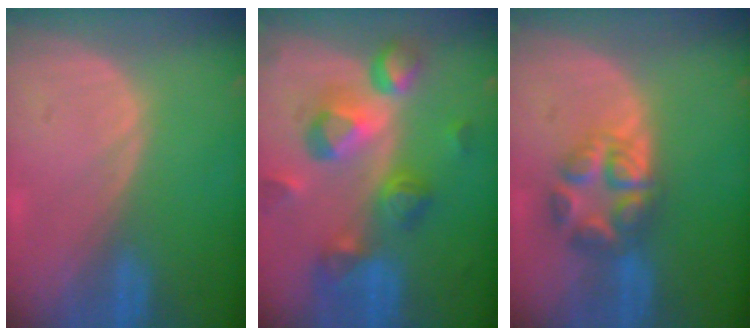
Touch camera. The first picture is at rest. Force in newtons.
{"total": 10.3, "press": 9.3, "slide": 4.6}
{"total": 6.1, "press": 6.1, "slide": 0.1}